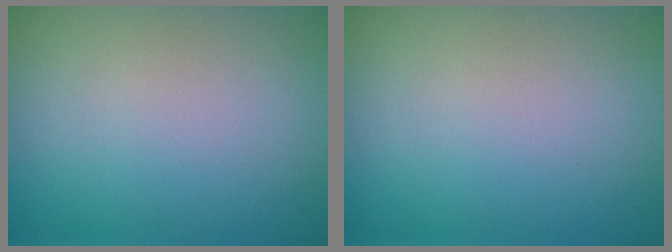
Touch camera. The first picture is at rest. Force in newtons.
{"total": 0.0}